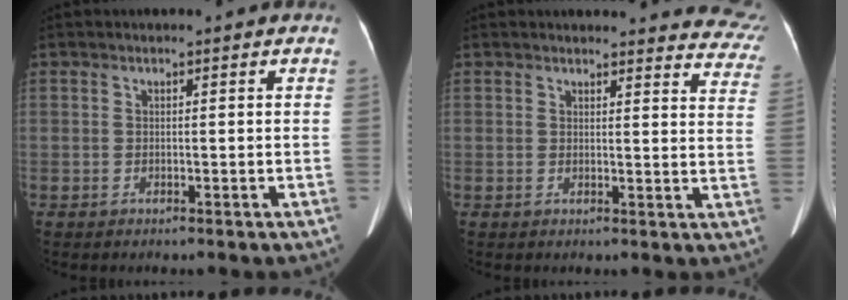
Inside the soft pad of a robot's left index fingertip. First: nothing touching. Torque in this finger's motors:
{"motor_torque": [0.99, -1.15, 0.09, 0.00]}